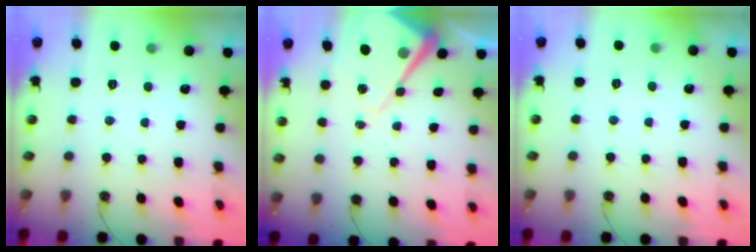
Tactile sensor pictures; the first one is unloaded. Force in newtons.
{"total": 10.6, "press": 10.6, "slide": 0.9}
{"total": 3.1, "press": 3.0, "slide": 0.5}